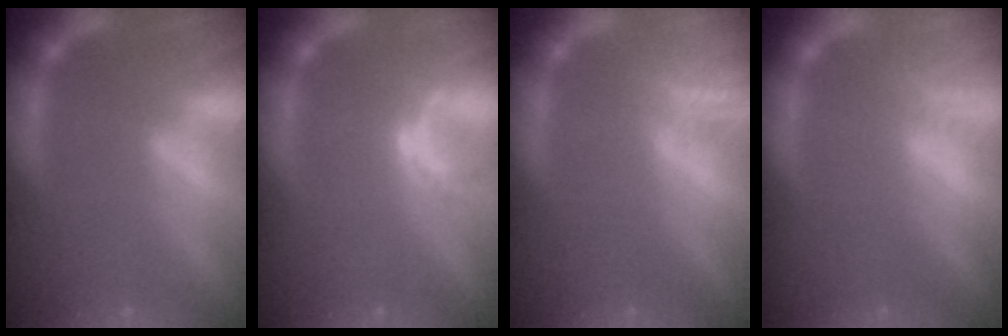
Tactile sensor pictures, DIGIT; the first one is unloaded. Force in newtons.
{"total": 1.5}
{"total": 3.0}
{"total": 1.5}